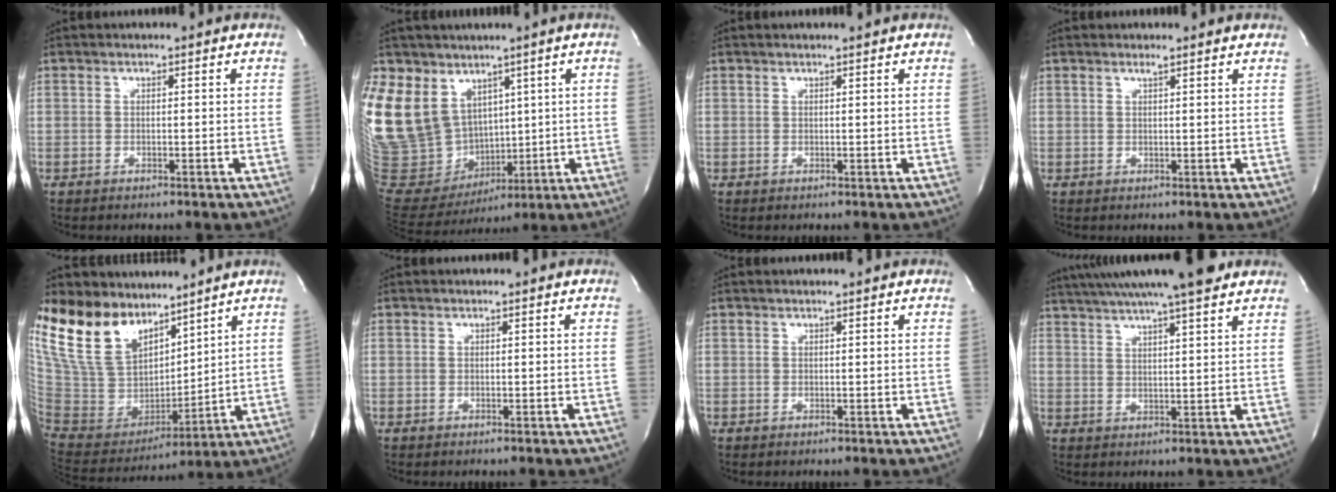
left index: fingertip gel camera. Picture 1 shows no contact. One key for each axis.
{"total": 28.4, "fx": 12.1, "fy": 22.1, "fz": 13.1, "tx": -0.397, "ty": 0.073, "tz": 0.257}
{"total": 1.2, "fx": 1.0, "fy": -0.1, "fz": 0.5, "tx": -0.004, "ty": -0.001, "tz": 0.018}
{"total": 1.5, "fx": 1.3, "fy": 0.2, "fz": 0.6, "tx": -0.015, "ty": 0.009, "tz": 0.022}
{"total": 18.4, "fx": 13.8, "fy": 8.7, "fz": 8.6, "tx": -0.189, "ty": 0.019, "tz": 0.267}
{"total": 0.0}
{"total": 0.6, "fx": 0.5, "fy": -0.1, "fz": 0.2, "tx": -0.004, "ty": 0.000, "tz": 0.011}
{"total": 17.0, "fx": 14.2, "fy": 0.5, "fz": 9.2, "tx": -0.159, "ty": 0.018, "tz": 0.207}